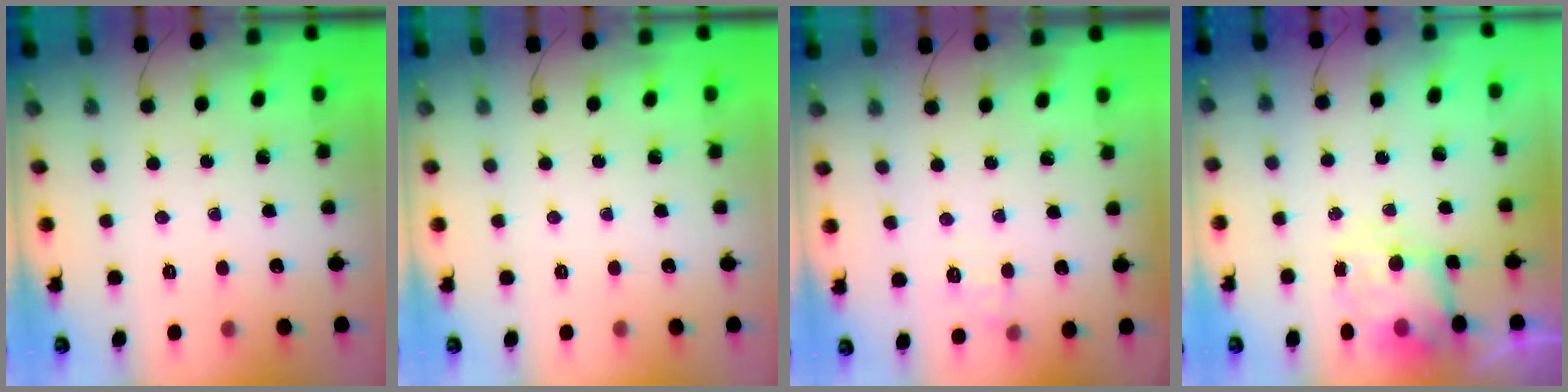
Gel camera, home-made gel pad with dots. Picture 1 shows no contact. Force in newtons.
{"total": 0.0}
{"total": 6.2, "press": 6.0, "slide": 1.5}
{"total": 6.5, "press": 6.4, "slide": 1.2}